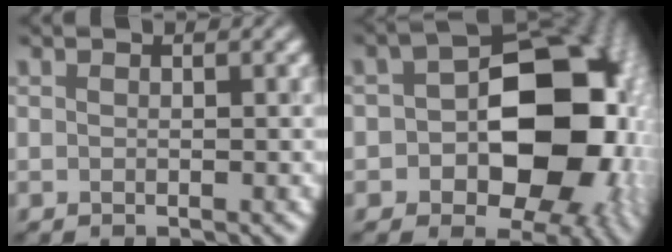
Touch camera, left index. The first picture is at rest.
{"total": 15.8, "force": [-1.9, 10.1, 11.9], "torque": [-0.135, 0.002, -0.034]}